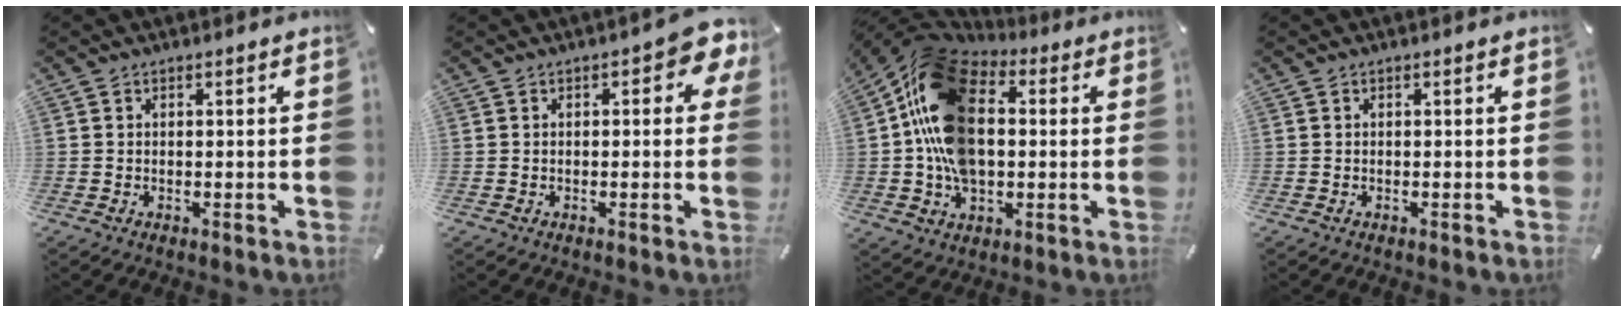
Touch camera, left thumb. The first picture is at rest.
{"total": 5.4, "force": [1.1, 2.5, 4.6], "torque": [-0.058, 0.000, 0.013]}
{"total": 20.1, "force": [1.4, 14.6, 13.7], "torque": [-0.287, 0.010, 0.027]}
{"total": 0.0}